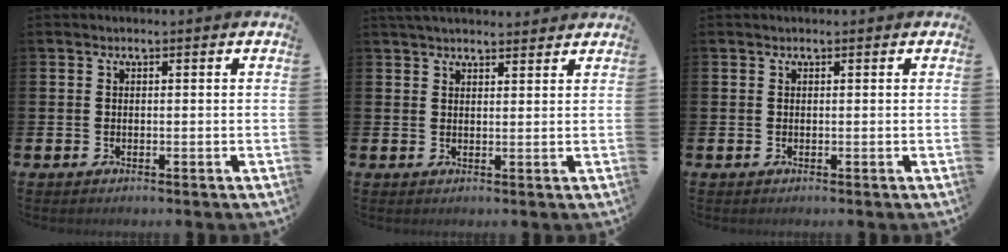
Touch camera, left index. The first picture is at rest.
{"total": 3.0, "force": [2.9, 0.6, 0.6], "torque": [-0.014, -0.008, 0.053]}
{"total": 0.0}